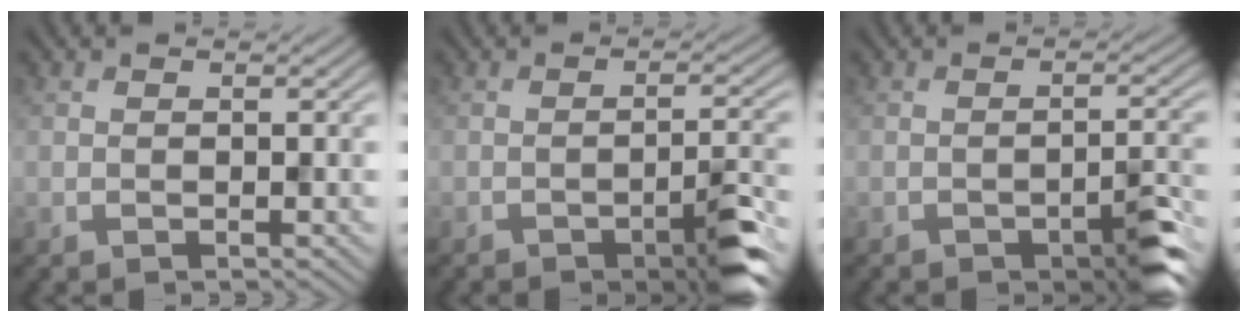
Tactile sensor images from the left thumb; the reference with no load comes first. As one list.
[{"total": 5.0, "force": [-3.1, 1.0, 3.8], "torque": [-0.052, 0.006, -0.048]}, {"total": 4.4, "force": [-2.7, 1.1, 3.2], "torque": [-0.045, 0.004, -0.039]}]